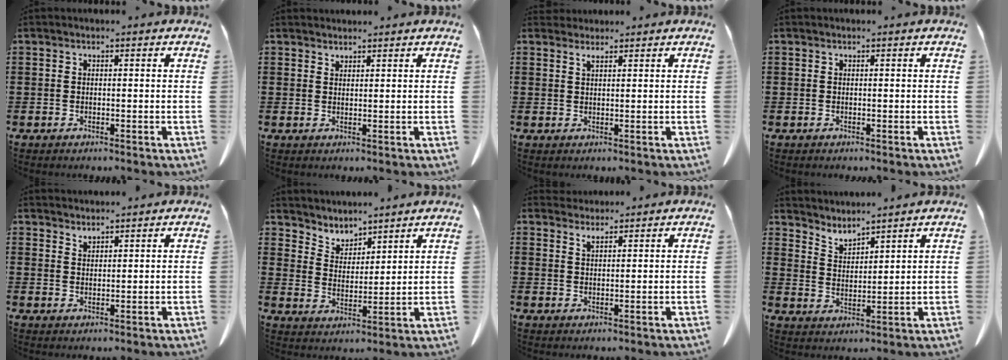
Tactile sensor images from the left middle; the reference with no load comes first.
{"total": 1.5, "force": [1.5, 0.3, 0.0], "torque": [-0.004, 0.001, 0.029]}
{"total": 1.4, "force": [1.3, 0.2, 0.5], "torque": [-0.013, 0.000, 0.025]}
{"total": 0.0}
{"total": 2.1, "force": [2.1, 0.1, -0.2], "torque": [-0.002, -0.002, 0.041]}
{"total": 4.1, "force": [4.0, 1.0, -0.5], "torque": [-0.011, -0.022, 0.070]}
{"total": 2.0, "force": [1.9, 0.4, 0.5], "torque": [-0.014, -0.001, 0.036]}
{"total": 3.6, "force": [3.6, 0.2, 0.0], "torque": [-0.013, -0.021, 0.065]}